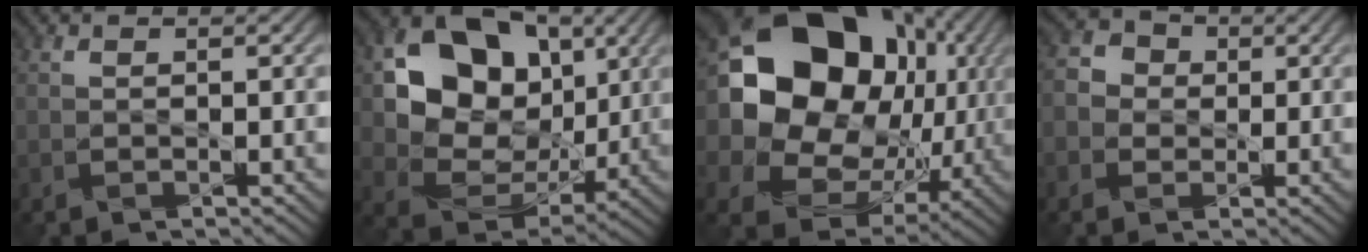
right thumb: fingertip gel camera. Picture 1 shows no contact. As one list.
[{"total": 13.1, "force": [2.8, 10.4, 7.5], "torque": [-0.141, -0.008, 0.042]}, {"total": 24.8, "force": [5.8, 20.5, 12.7], "torque": [-0.348, 0.008, 0.128]}, {"total": 3.7, "force": [-0.6, 3.4, 1.3], "torque": [-0.032, 0.006, -0.020]}]